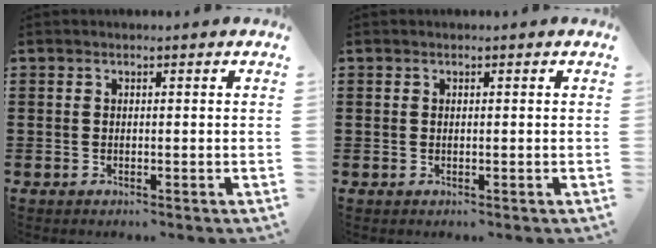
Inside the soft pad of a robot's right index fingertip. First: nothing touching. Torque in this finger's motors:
{"motor_torque": [1.51, 0.63, 0.02, 0.02]}